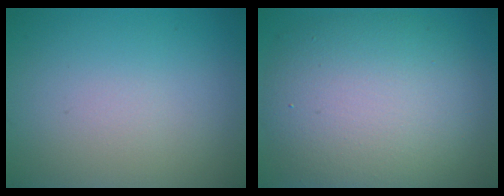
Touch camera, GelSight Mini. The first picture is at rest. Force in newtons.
{"total": 9.7, "press": 9.7, "slide": 0.6}